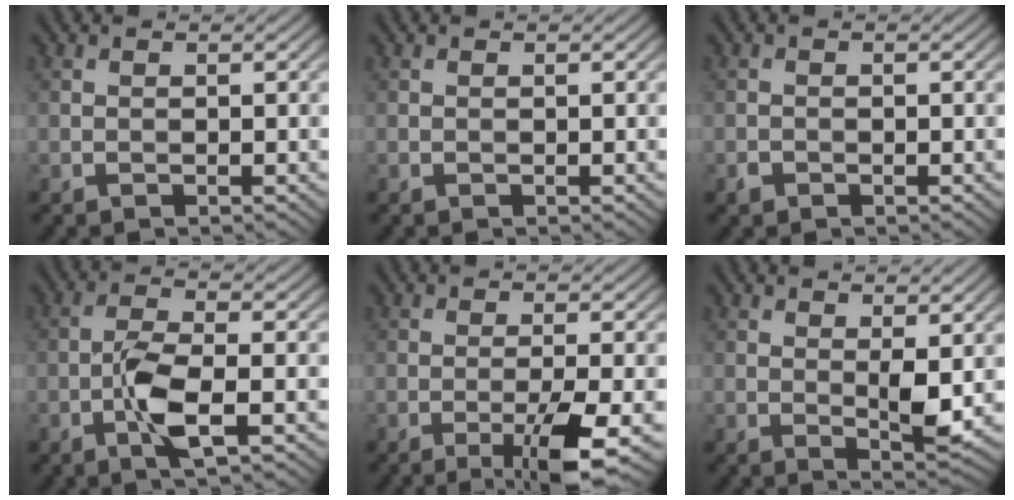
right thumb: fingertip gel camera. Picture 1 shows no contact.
{"total": 0.0}
{"total": 0.6, "force": [-0.4, 0.4, 0.2], "torque": [-0.004, -0.002, -0.008]}
{"total": 5.4, "force": [-1.8, 1.4, 4.9], "torque": [-0.105, 0.005, -0.040]}
{"total": 6.2, "force": [-2.5, 0.7, 5.6], "torque": [-0.090, 0.005, -0.045]}
{"total": 3.6, "force": [0.8, 1.0, 3.3], "torque": [-0.063, -0.008, 0.018]}